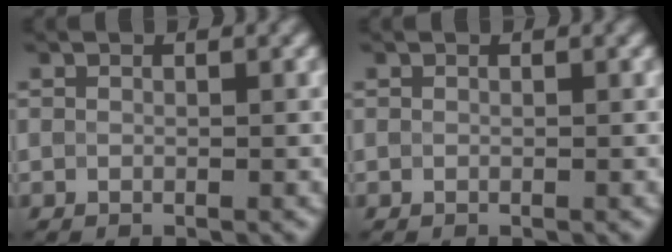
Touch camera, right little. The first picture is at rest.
{"total": 0.0}